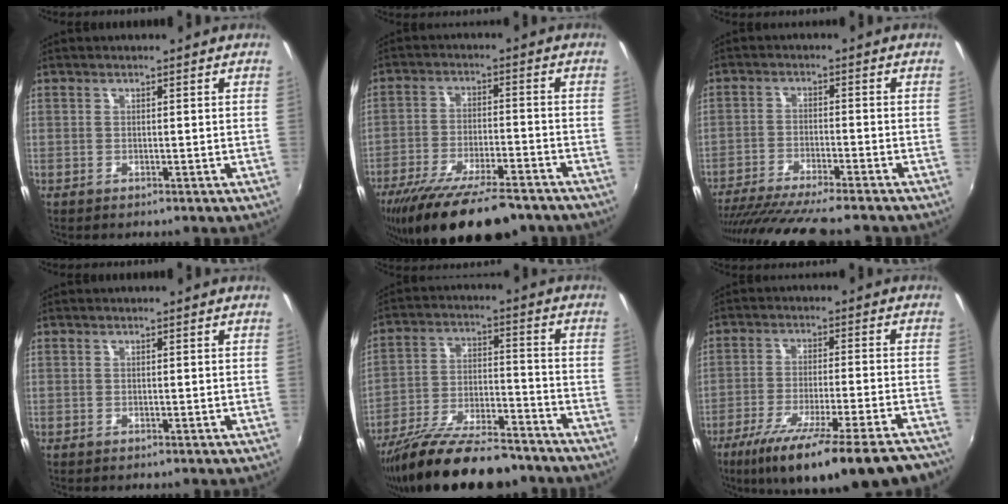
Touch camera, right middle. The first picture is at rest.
{"total": 18.8, "force": [-14.8, 4.8, 10.5], "torque": [-0.203, -0.042, -0.228]}
{"total": 16.0, "force": [-14.1, 1.0, 7.6], "torque": [-0.151, -0.032, -0.225]}
{"total": 0.0}
{"total": 19.4, "force": [-15.6, 5.5, 10.1], "torque": [-0.188, -0.027, -0.244]}
{"total": 22.7, "force": [-17.8, 2.9, 13.8], "torque": [-0.234, -0.066, -0.263]}